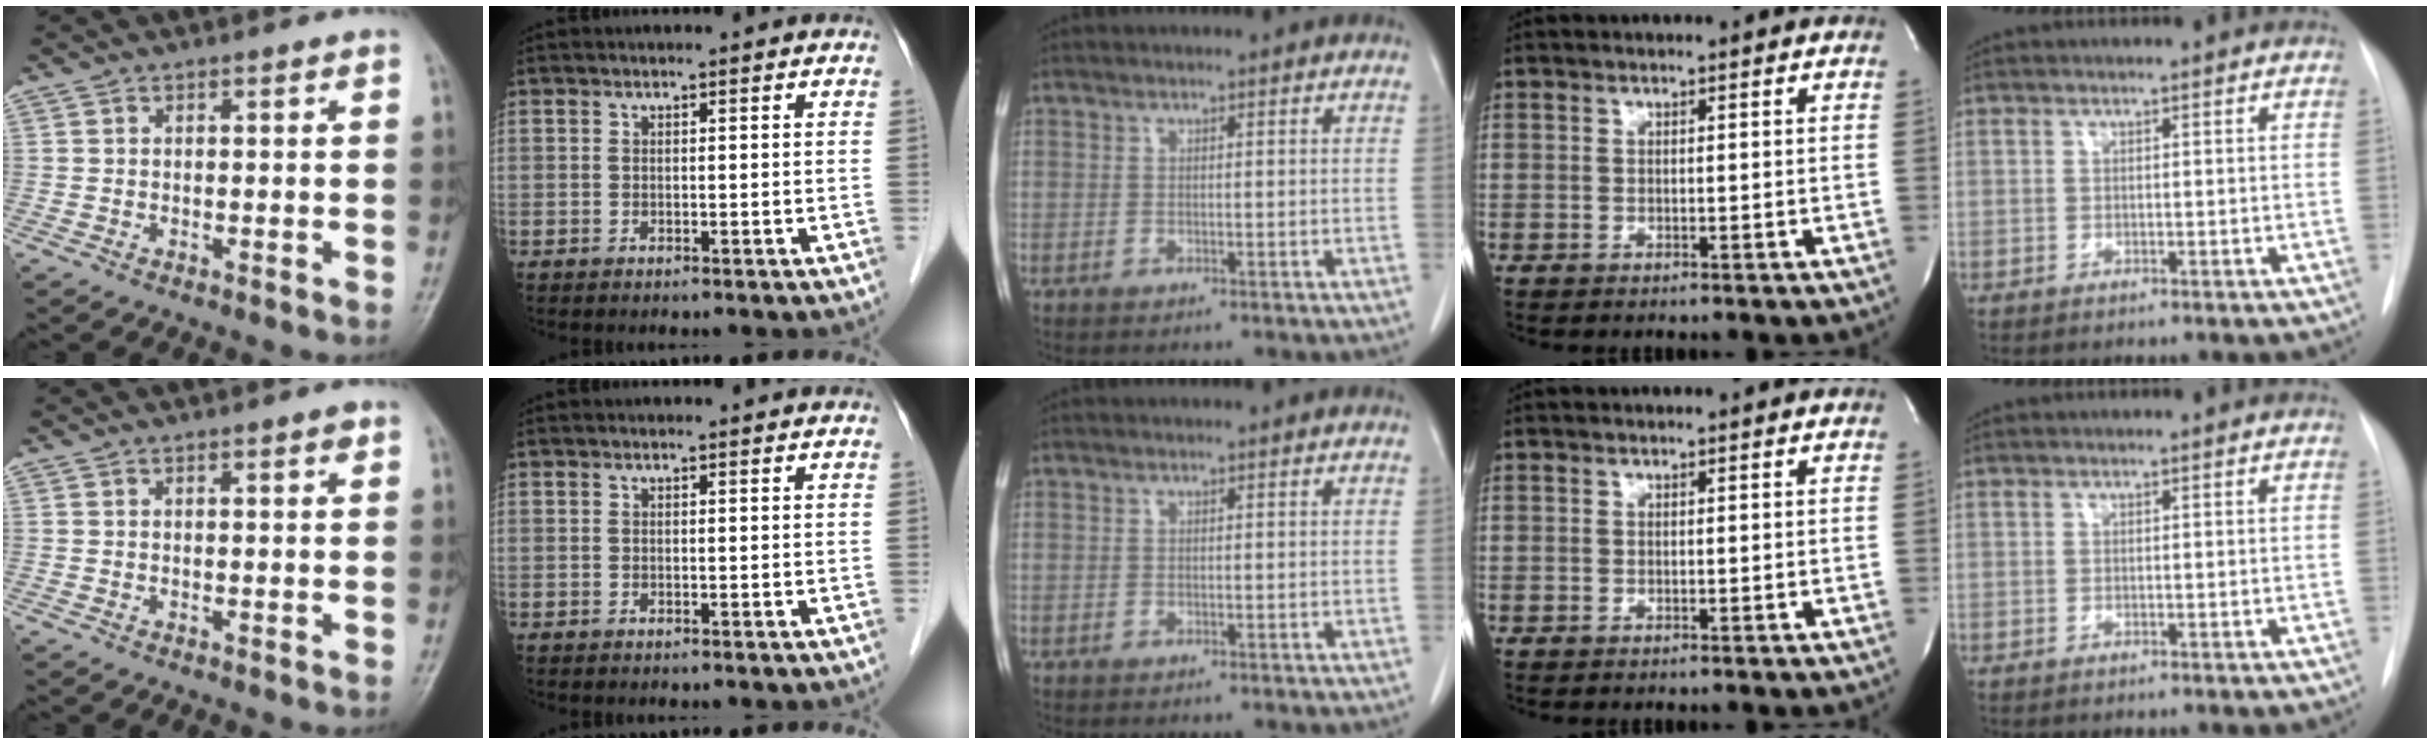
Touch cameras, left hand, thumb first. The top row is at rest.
{"thumb": {"total": 1.3, "force": [0.7, 0.3, 1.0], "torque": [-0.014, -0.001, 0.009]}, "index": {"total": 0.7, "force": [0.6, 0.1, 0.2], "torque": [-0.012, 0.007, 0.010]}}